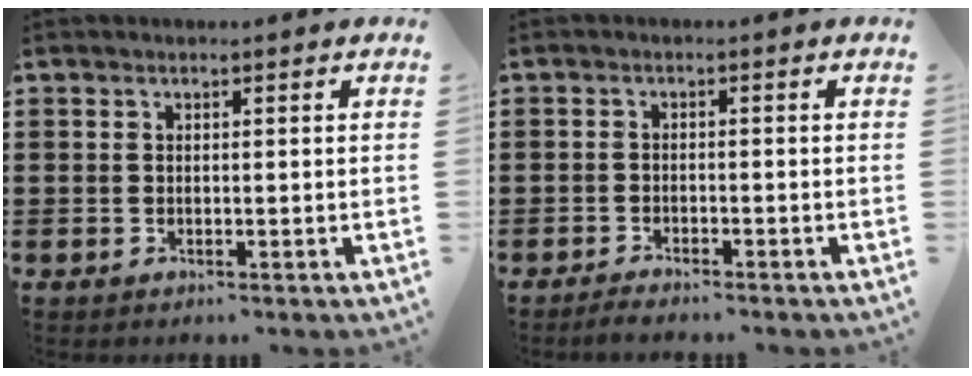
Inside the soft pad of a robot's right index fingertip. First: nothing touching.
{"total": 1.8, "force": [-1.8, 0.1, 0.0], "torque": [-0.005, 0.001, -0.036]}